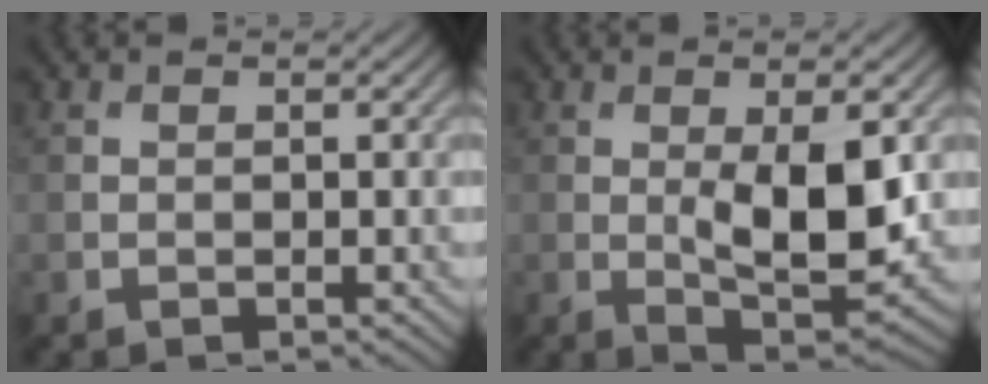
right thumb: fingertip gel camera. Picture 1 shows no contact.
{"total": 8.7, "force": [0.1, 2.8, 8.3], "torque": [-0.144, -0.008, 0.006]}